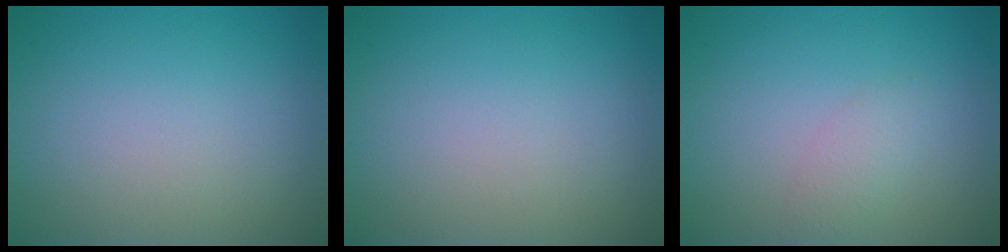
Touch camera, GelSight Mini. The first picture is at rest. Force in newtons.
{"total": 0.0}
{"total": 1.5, "press": 1.5, "slide": 0.1}